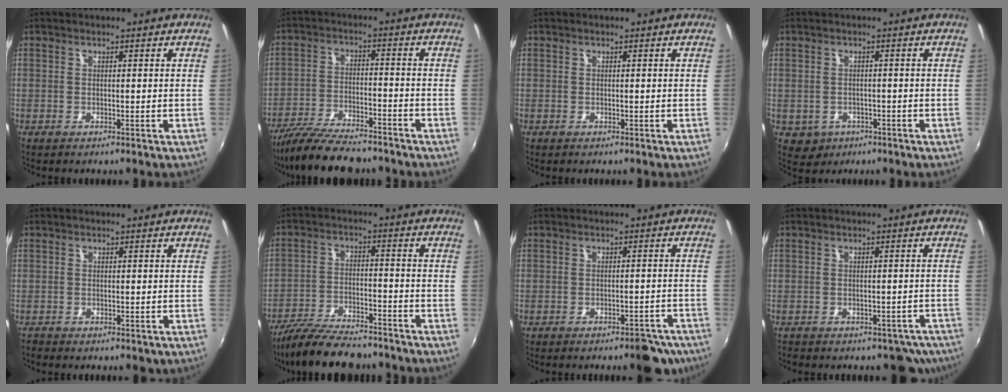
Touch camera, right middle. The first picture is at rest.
{"total": 14.2, "force": [-12.2, 3.2, 6.6], "torque": [-0.148, -0.030, -0.211]}
{"total": 0.0}
{"total": 3.9, "force": [-1.4, 3.4, 1.1], "torque": [-0.032, -0.002, -0.011]}
{"total": 1.8, "force": [-1.1, 1.3, 0.4], "torque": [-0.012, -0.005, -0.020]}
{"total": 14.7, "force": [-12.5, 3.7, 6.6], "torque": [-0.148, -0.024, -0.211]}
{"total": 7.2, "force": [-6.0, 2.5, 3.0], "torque": [-0.038, 0.009, -0.056]}
{"total": 6.7, "force": [-5.5, 3.7, 1.1], "torque": [-0.009, 0.021, -0.048]}